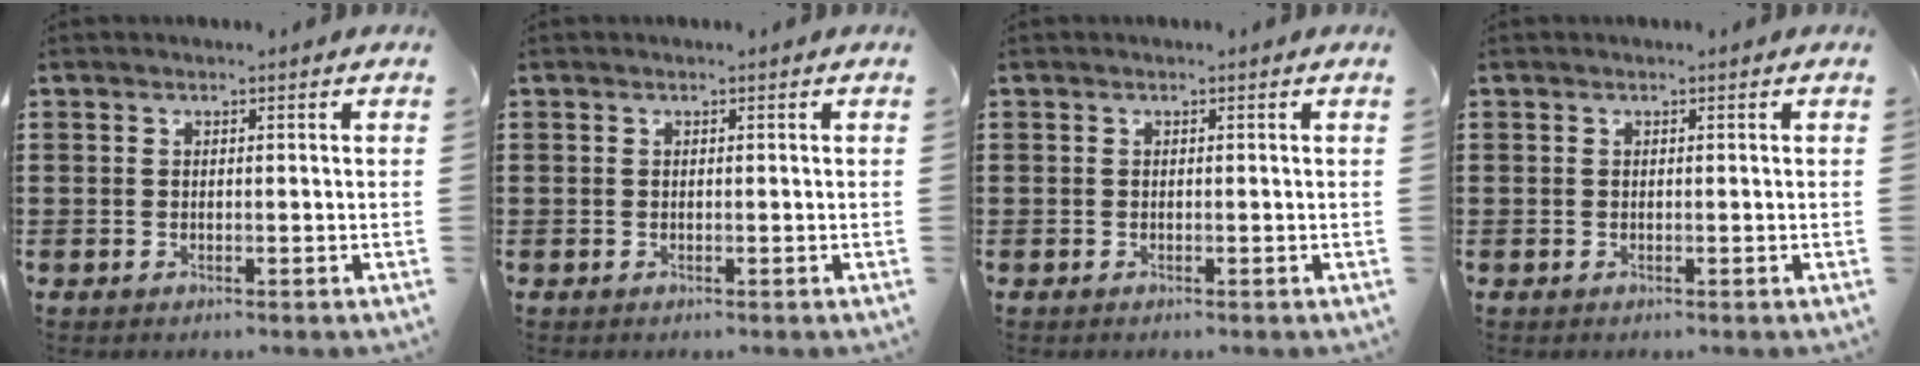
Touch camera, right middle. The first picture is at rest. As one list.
[{"total": 0.0}, {"total": 0.0}, {"total": 0.0}]